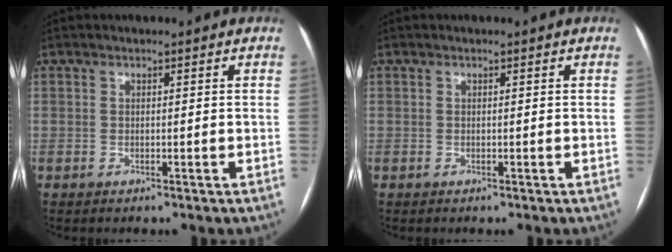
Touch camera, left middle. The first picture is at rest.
{"total": 0.0}